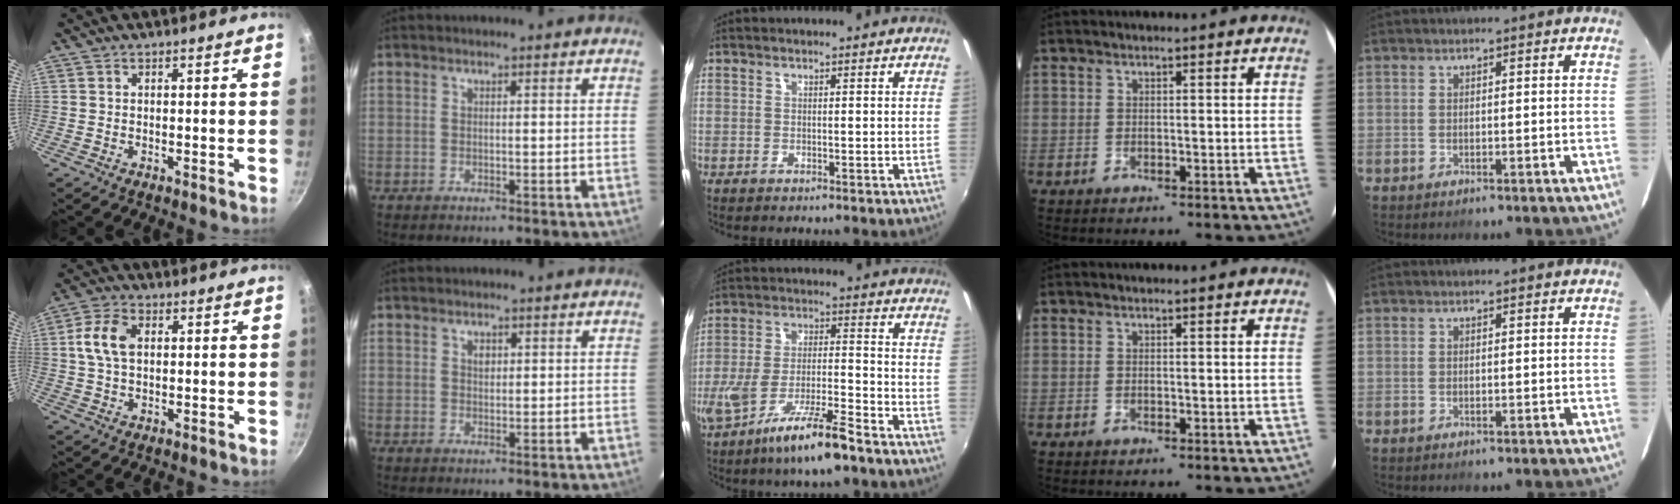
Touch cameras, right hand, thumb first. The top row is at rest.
{"thumb": {"total": 7.5, "force": [1.3, 4.8, 5.6], "torque": [-0.105, 0.013, 0.019]}, "index": {"total": 1.5, "force": [0.5, 1.2, 0.7], "torque": [-0.010, 0.005, 0.008]}, "middle": {"total": 14.0, "force": [-8.8, 2.5, 10.6], "torque": [-0.209, -0.029, -0.156]}}